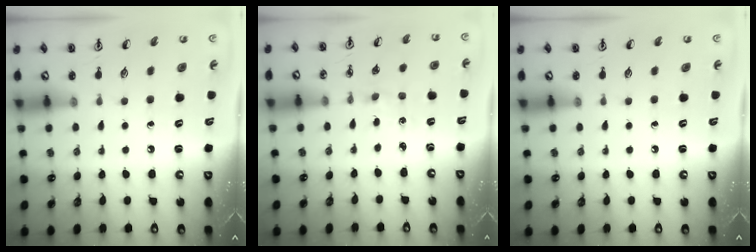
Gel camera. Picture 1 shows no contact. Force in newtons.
{"total": 0.0}
{"total": 0.0}